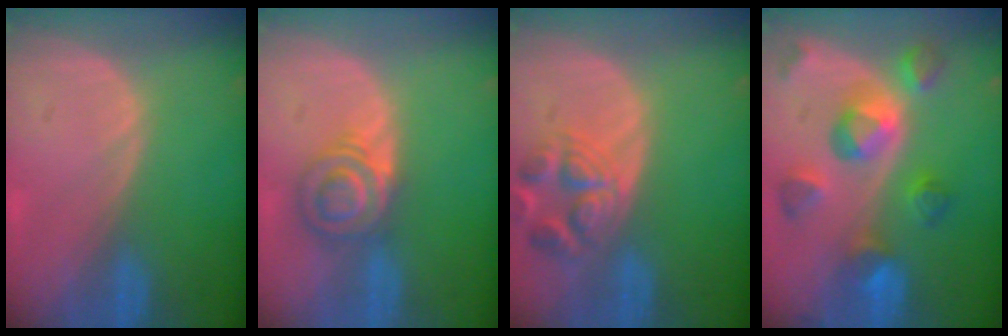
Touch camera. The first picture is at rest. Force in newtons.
{"total": 5.7, "press": 5.6, "slide": 1.0}
{"total": 6.9, "press": 6.3, "slide": 2.8}
{"total": 9.5, "press": 8.7, "slide": 4.0}